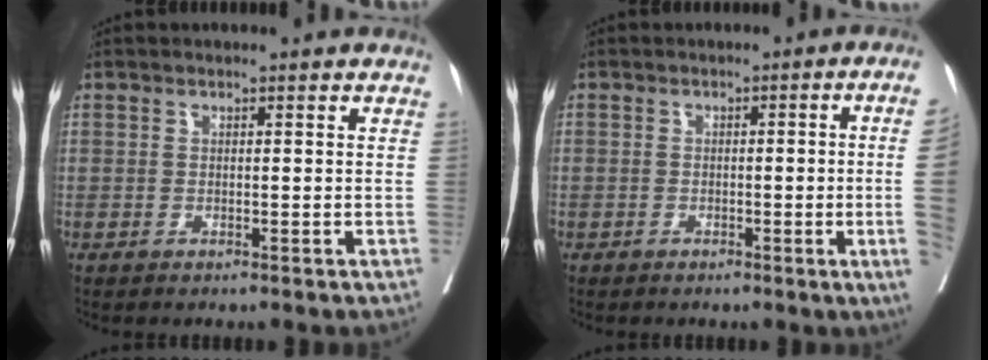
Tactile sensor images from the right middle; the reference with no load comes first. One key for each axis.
{"total": 6.7, "fx": -1.1, "fy": -1.7, "fz": 6.4, "tx": -0.068, "ty": -0.010, "tz": -0.015}